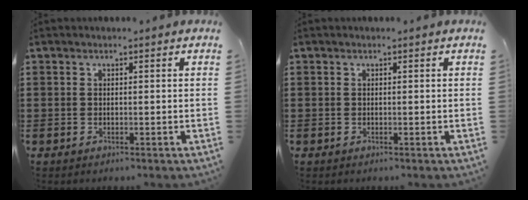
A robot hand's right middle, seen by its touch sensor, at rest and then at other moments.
{"total": 0.0}